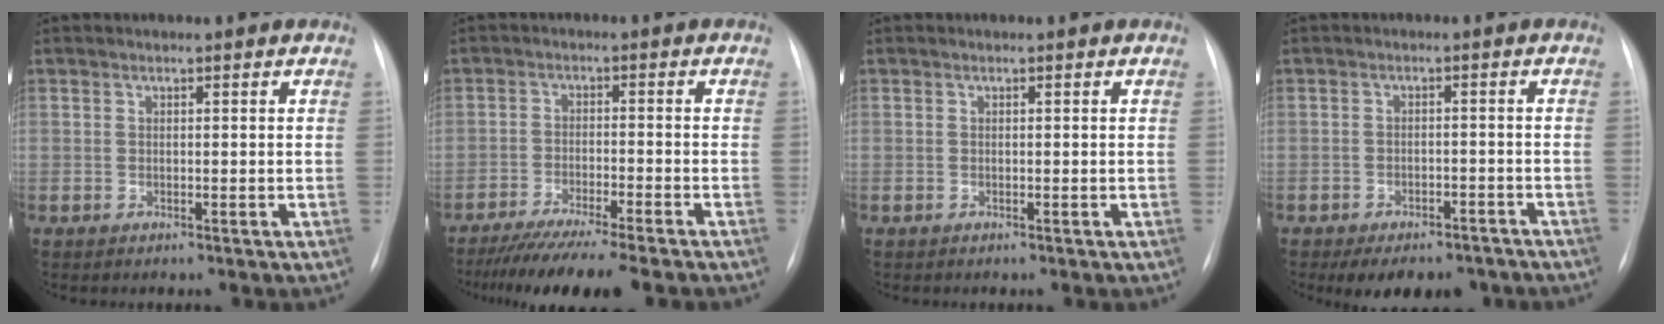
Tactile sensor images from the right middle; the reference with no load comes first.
{"total": 12.5, "force": [-10.7, -0.2, 6.5], "torque": [-0.086, -0.035, -0.167]}
{"total": 0.0}
{"total": 10.7, "force": [-8.3, 5.1, 4.4], "torque": [-0.055, 0.008, -0.102]}